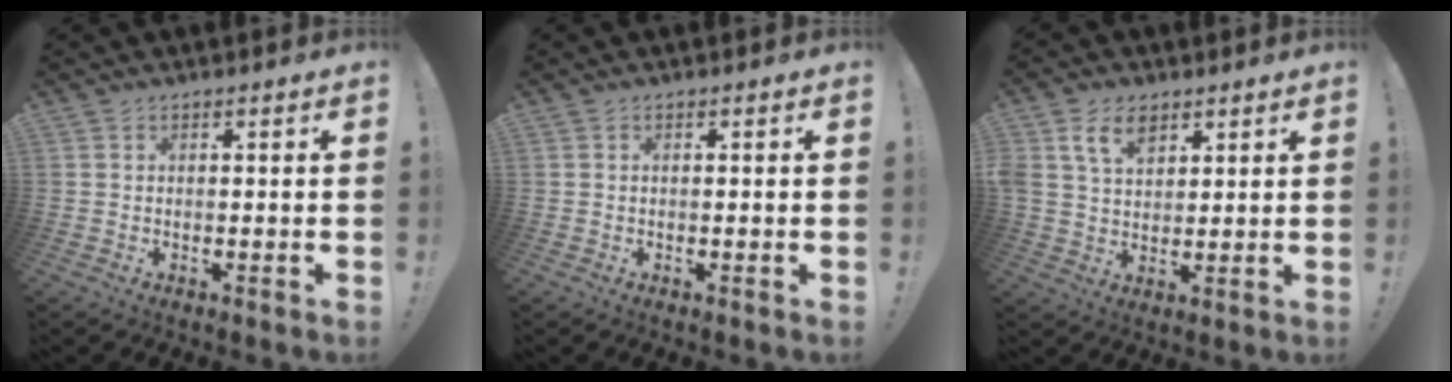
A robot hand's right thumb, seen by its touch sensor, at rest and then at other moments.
{"total": 0.0}
{"total": 8.2, "force": [4.6, 5.0, 4.6], "torque": [-0.084, -0.005, 0.089]}